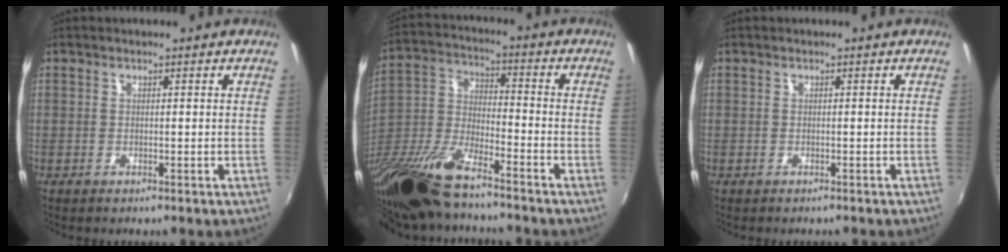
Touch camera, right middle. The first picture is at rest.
{"total": 19.7, "force": [-14.5, 5.3, 12.3], "torque": [-0.267, -0.043, -0.281]}
{"total": 0.6, "force": [-0.5, 0.2, 0.2], "torque": [-0.004, -0.002, -0.007]}